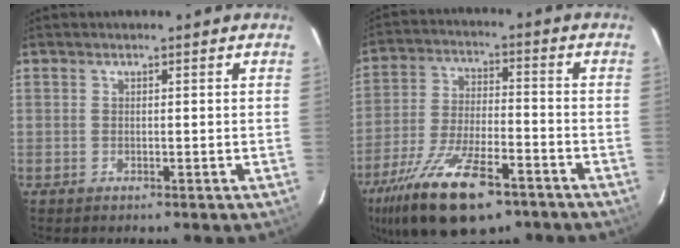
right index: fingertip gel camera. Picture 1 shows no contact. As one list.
[{"total": 19.7, "force": [-12.9, 7.3, 13.0], "torque": [-0.265, -0.041, -0.221]}]